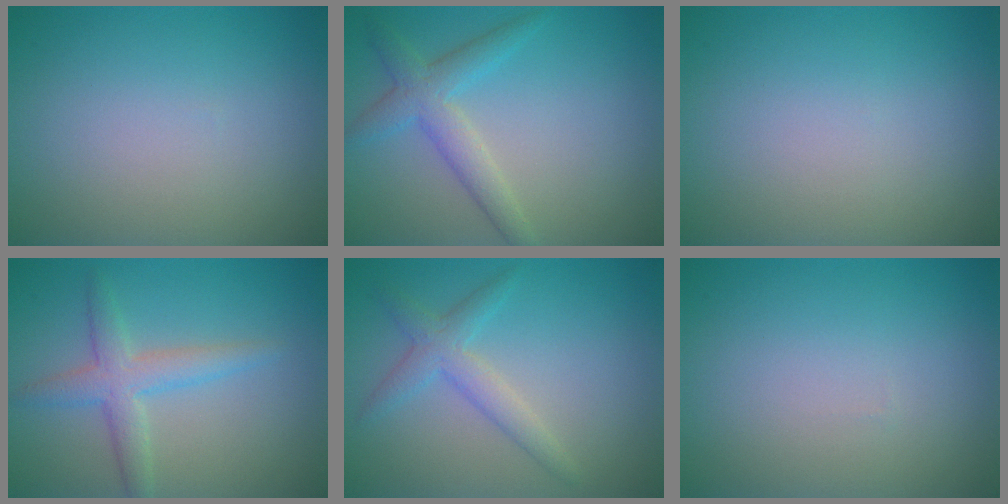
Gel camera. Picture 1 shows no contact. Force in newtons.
{"total": 3.3, "press": 3.3, "slide": 0.2}
{"total": 0.0}
{"total": 3.3, "press": 3.3, "slide": 0.1}
{"total": 2.6, "press": 2.6, "slide": 0.1}
{"total": 0.0}